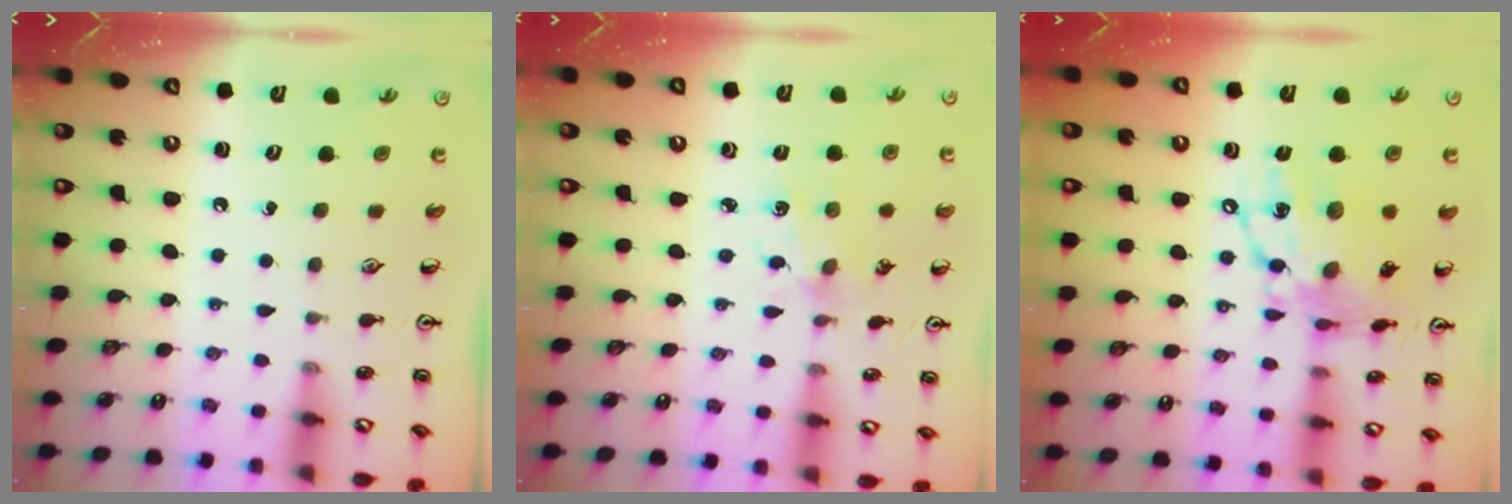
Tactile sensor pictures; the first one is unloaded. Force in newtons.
{"total": 2.1, "press": 2.1, "slide": 0.4}
{"total": 14.8, "press": 14.7, "slide": 1.4}